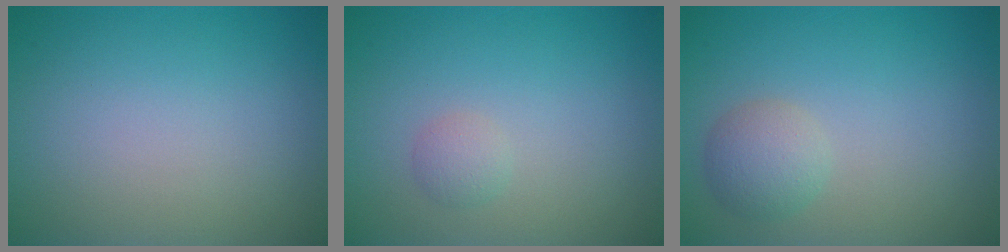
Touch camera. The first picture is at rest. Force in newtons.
{"total": 1.1, "press": 1.1, "slide": 0.0}
{"total": 2.2, "press": 2.2, "slide": 0.1}